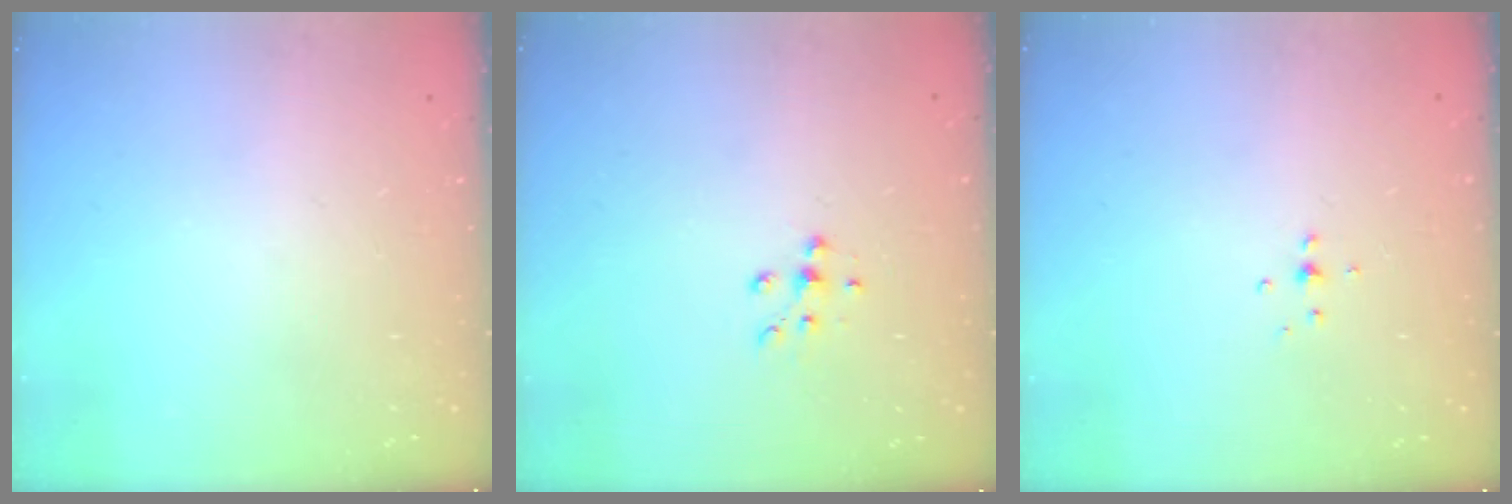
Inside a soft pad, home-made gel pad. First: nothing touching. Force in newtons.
{"total": 6.9, "press": 6.9, "slide": 0.7}
{"total": 2.8, "press": 2.7, "slide": 0.7}